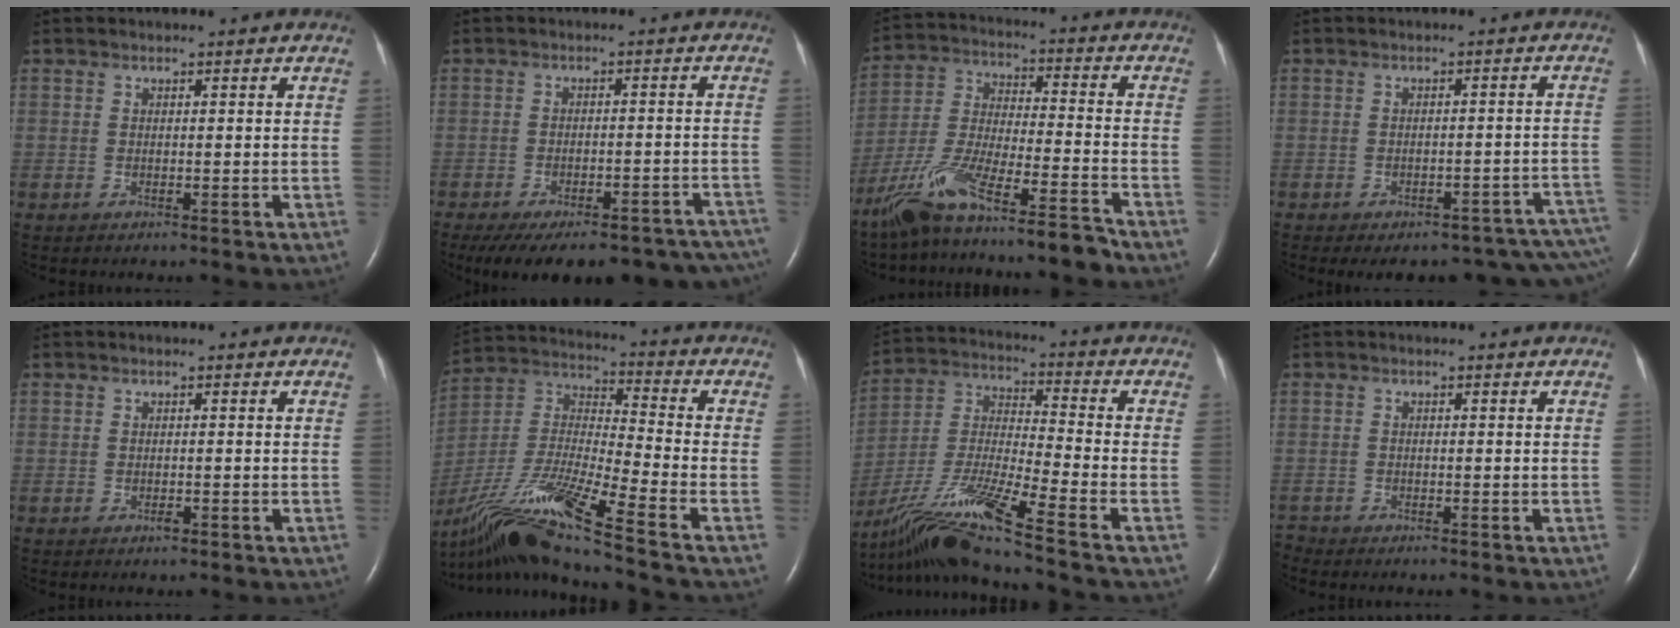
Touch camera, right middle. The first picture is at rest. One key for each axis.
{"total": 24.6, "fx": -20.2, "fy": 9.1, "fz": 10.7, "tx": -0.143, "ty": -0.006, "tz": -0.244}
{"total": 14.7, "fx": -12.2, "fy": 0.9, "fz": 8.1, "tx": -0.167, "ty": -0.008, "tz": -0.219}
{"total": 16.9, "fx": -13.8, "fy": 6.2, "fz": 7.6, "tx": -0.057, "ty": 0.034, "tz": -0.146}
{"total": 0.6, "fx": -0.4, "fy": 0.2, "fz": 0.4, "tx": -0.010, "ty": -0.001, "tz": -0.004}
{"total": 21.0, "fx": -15.1, "fy": -0.6, "fz": 14.5, "tx": -0.325, "ty": -0.034, "tz": -0.284}
{"total": 18.0, "fx": -13.6, "fy": -1.4, "fz": 11.8, "tx": -0.272, "ty": -0.031, "tz": -0.258}
{"total": 1.1, "fx": -1.0, "fy": 0.0, "fz": -0.2, "tx": 0.004, "ty": -0.006, "tz": -0.020}